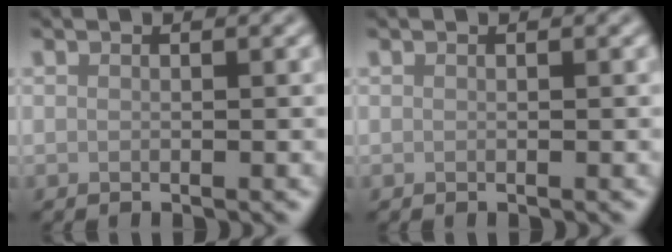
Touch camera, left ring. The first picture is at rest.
{"total": 0.0}